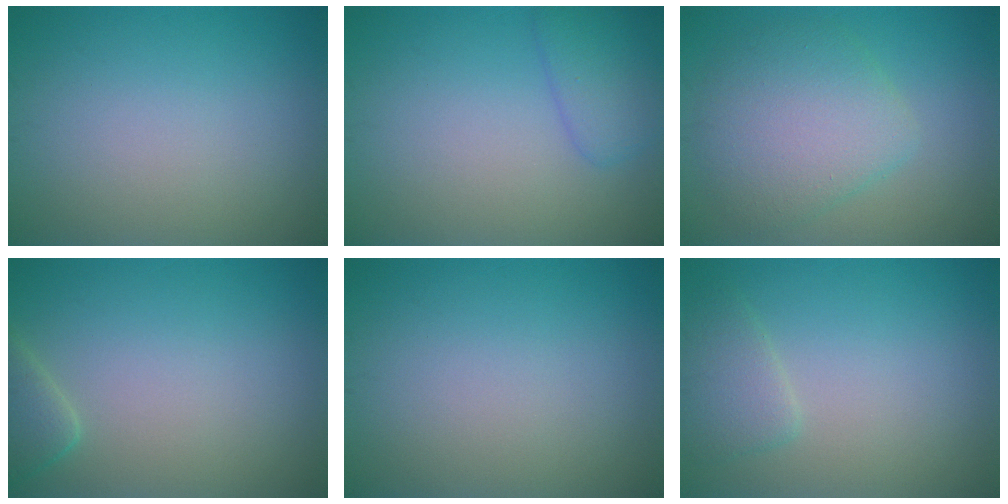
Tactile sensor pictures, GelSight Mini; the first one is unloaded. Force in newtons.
{"total": 2.7, "press": 2.7, "slide": 0.2}
{"total": 5.4, "press": 5.4, "slide": 0.3}
{"total": 2.3, "press": 2.2, "slide": 0.4}
{"total": 0.0}
{"total": 2.2, "press": 2.2, "slide": 0.1}